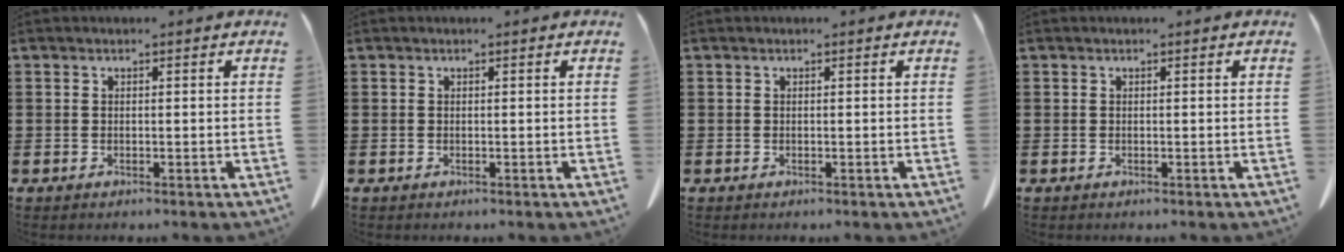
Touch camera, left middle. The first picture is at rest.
{"total": 0.0}
{"total": 0.0}
{"total": 0.0}